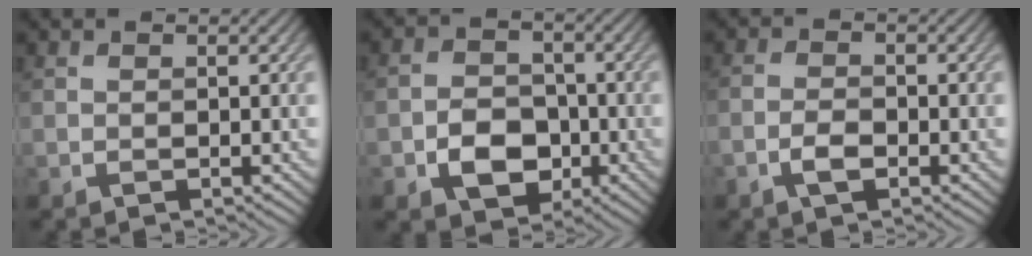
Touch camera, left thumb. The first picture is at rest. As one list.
[{"total": 5.9, "force": [-2.2, 4.4, 3.3], "torque": [-0.060, -0.003, -0.043]}, {"total": 2.6, "force": [-1.4, 1.1, 1.8], "torque": [-0.039, 0.002, -0.034]}]